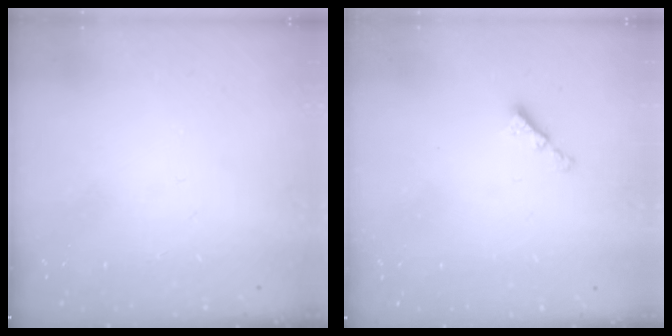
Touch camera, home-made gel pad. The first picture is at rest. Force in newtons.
{"total": 2.4, "press": 2.4, "slide": 0.4}